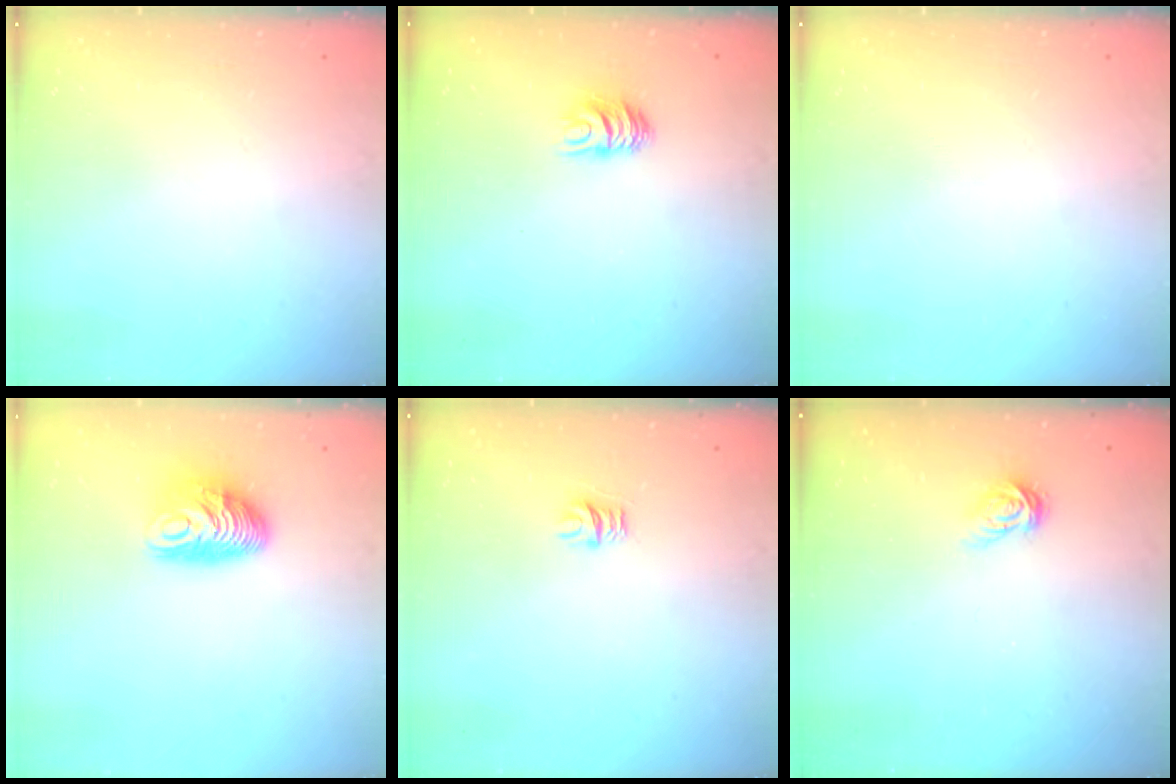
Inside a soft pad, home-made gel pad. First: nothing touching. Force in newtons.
{"total": 6.4, "press": 6.4, "slide": 0.5}
{"total": 0.0}
{"total": 8.9, "press": 8.9, "slide": 0.3}
{"total": 4.6, "press": 4.6, "slide": 0.3}
{"total": 3.9, "press": 3.9, "slide": 0.6}